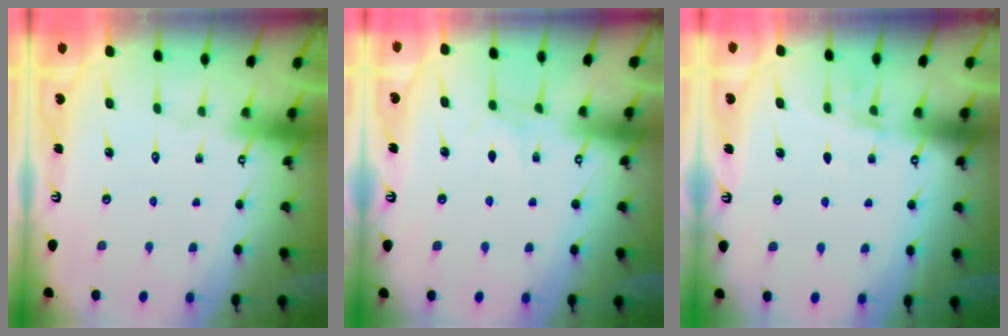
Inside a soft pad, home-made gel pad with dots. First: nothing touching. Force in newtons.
{"total": 5.4, "press": 5.4, "slide": 0.5}
{"total": 4.6, "press": 4.4, "slide": 1.4}